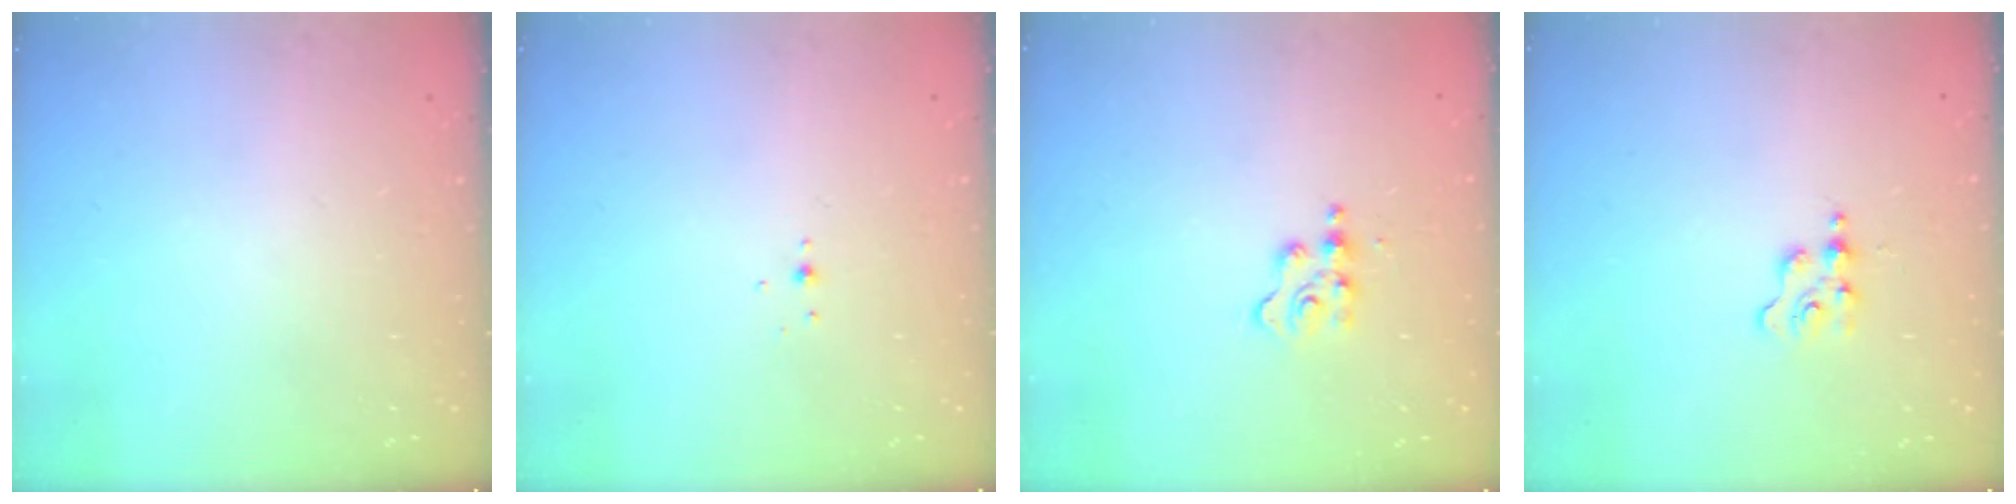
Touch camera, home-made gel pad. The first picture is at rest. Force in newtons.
{"total": 3.0, "press": 2.9, "slide": 0.8}
{"total": 4.0, "press": 4.0, "slide": 0.6}
{"total": 1.9, "press": 1.9, "slide": 0.2}